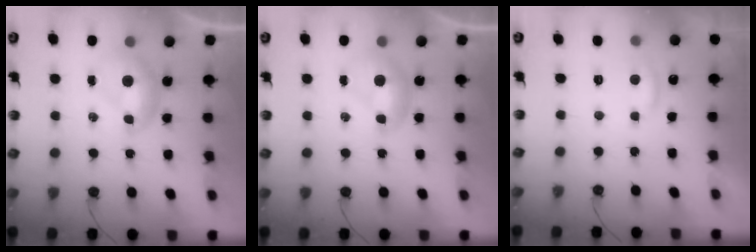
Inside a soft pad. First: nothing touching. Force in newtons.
{"total": 0.0}
{"total": 1.1, "press": 1.1, "slide": 0.4}